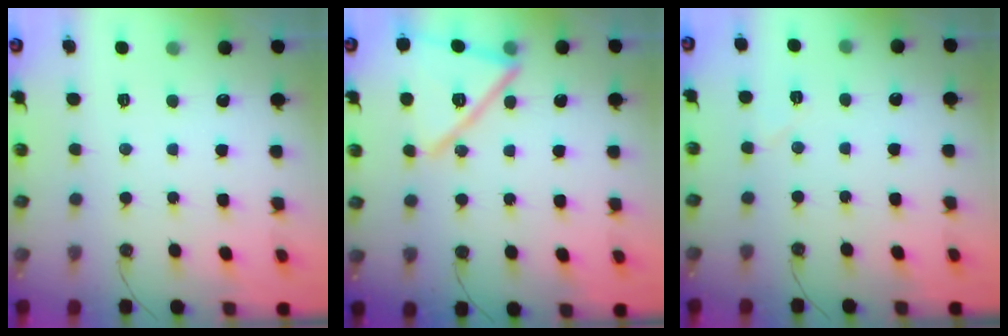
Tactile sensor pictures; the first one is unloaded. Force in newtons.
{"total": 17.4, "press": 17.3, "slide": 1.3}
{"total": 3.4, "press": 3.1, "slide": 1.4}